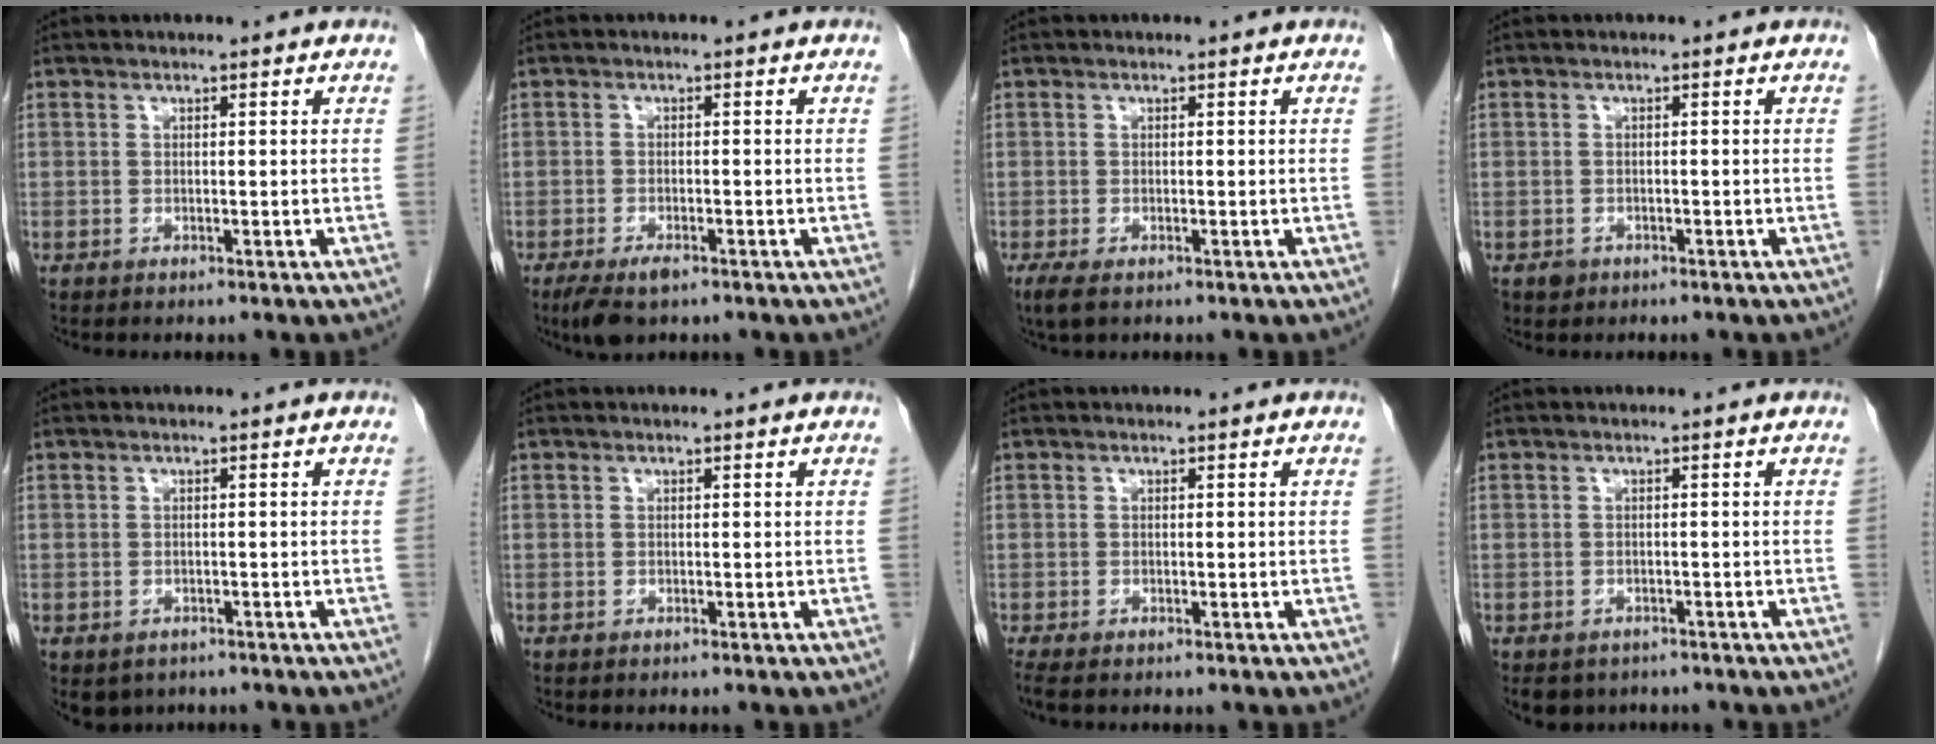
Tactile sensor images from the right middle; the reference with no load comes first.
{"total": 4.1, "force": [-2.6, 1.4, 2.8], "torque": [-0.056, -0.007, -0.041]}
{"total": 2.4, "force": [-1.4, 0.9, 1.6], "torque": [-0.037, -0.007, -0.022]}
{"total": 1.2, "force": [-0.7, 1.0, 0.1], "torque": [-0.002, 0.003, -0.007]}
{"total": 3.3, "force": [-2.3, 2.3, 0.7], "torque": [-0.006, 0.000, -0.029]}
{"total": 0.0}
{"total": 2.7, "force": [-2.1, 1.0, 1.5], "torque": [-0.026, -0.010, -0.031]}
{"total": 4.9, "force": [-3.9, 2.9, 0.9], "torque": [-0.005, 0.002, -0.051]}